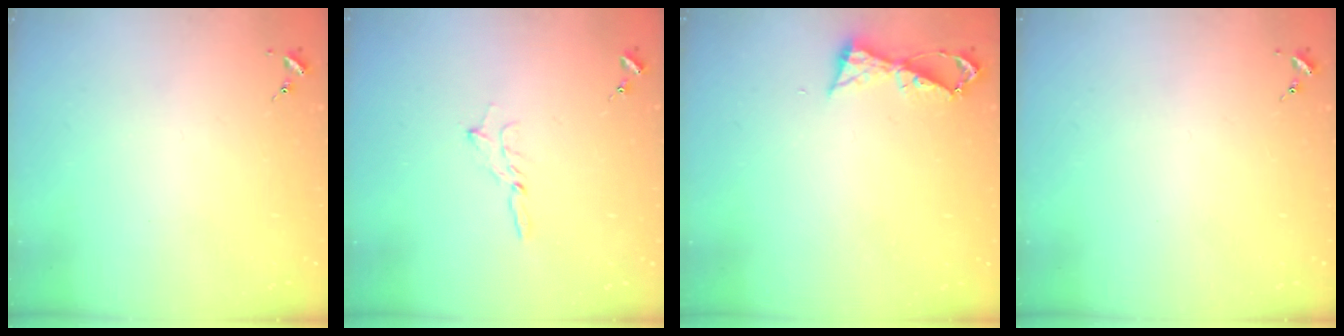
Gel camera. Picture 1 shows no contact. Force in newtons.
{"total": 2.9, "press": 2.9, "slide": 0.3}
{"total": 5.4, "press": 5.4, "slide": 0.6}
{"total": 0.0}